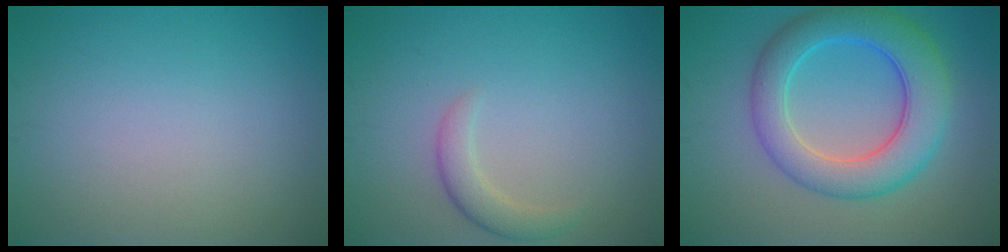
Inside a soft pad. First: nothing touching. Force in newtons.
{"total": 2.1, "press": 2.1, "slide": 0.1}
{"total": 7.5, "press": 7.5, "slide": 0.1}